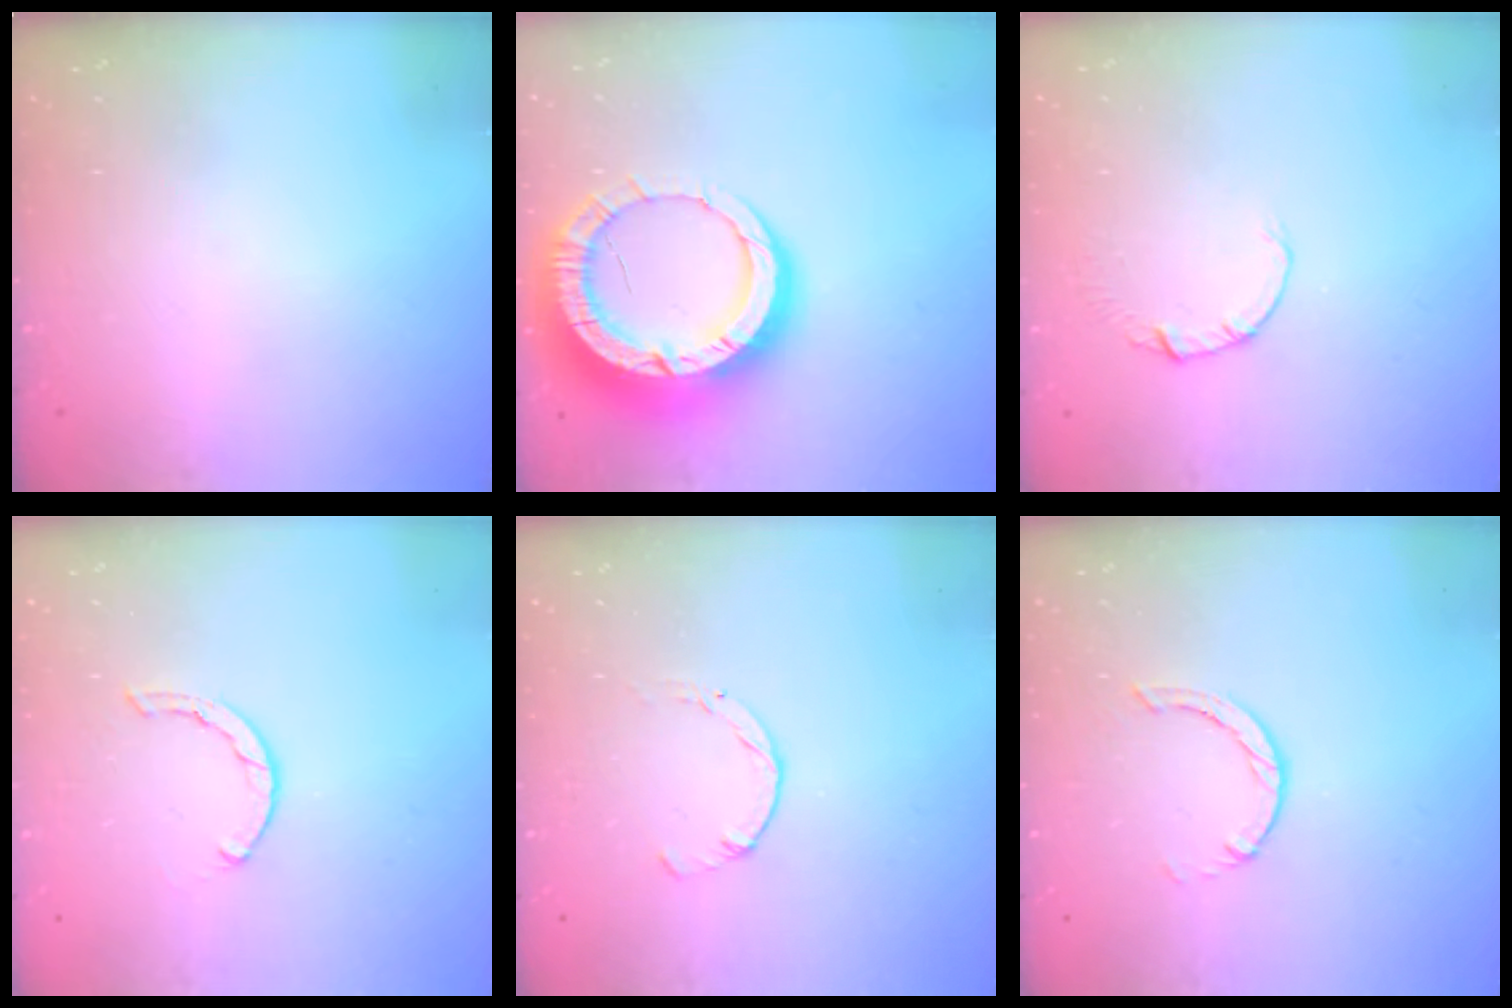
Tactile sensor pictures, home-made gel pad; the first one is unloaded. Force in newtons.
{"total": 18.8, "press": 18.7, "slide": 1.8}
{"total": 0.5, "press": 0.5, "slide": 0.1}
{"total": 1.7, "press": 1.6, "slide": 0.3}
{"total": 0.0}
{"total": 1.0, "press": 0.9, "slide": 0.3}